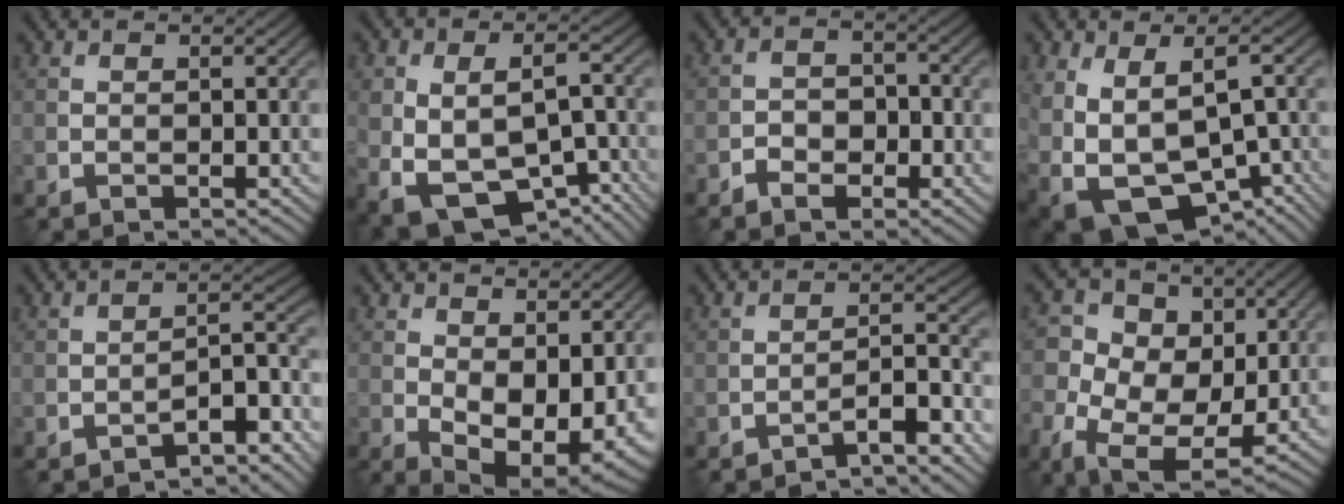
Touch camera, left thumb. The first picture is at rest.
{"total": 11.5, "force": [-3.1, 7.1, 8.5], "torque": [-0.168, -0.026, -0.020]}
{"total": 3.6, "force": [-2.1, 2.2, 1.9], "torque": [-0.029, 0.003, -0.042]}
{"total": 14.4, "force": [-3.0, 9.2, 10.6], "torque": [-0.222, -0.058, 0.005]}
{"total": 5.6, "force": [-4.5, 1.1, 3.1], "torque": [-0.040, 0.016, -0.076]}
{"total": 9.4, "force": [-0.6, 5.6, 7.5], "torque": [-0.129, -0.032, 0.004]}
{"total": 4.4, "force": [-3.3, 0.7, 2.8], "torque": [-0.045, 0.017, -0.061]}
{"total": 11.2, "force": [-1.4, 8.3, 7.3], "torque": [-0.155, -0.017, -0.027]}